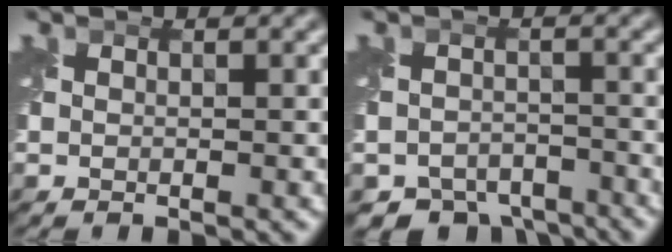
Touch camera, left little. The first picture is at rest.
{"total": 5.5, "force": [-4.6, 2.7, 1.1], "torque": [-0.008, -0.016, -0.071]}